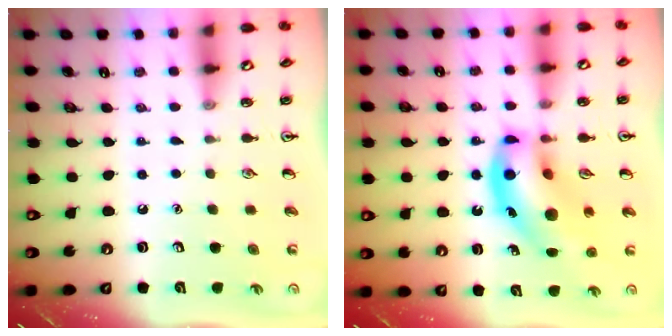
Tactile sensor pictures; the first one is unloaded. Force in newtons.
{"total": 17.3, "press": 16.7, "slide": 4.8}